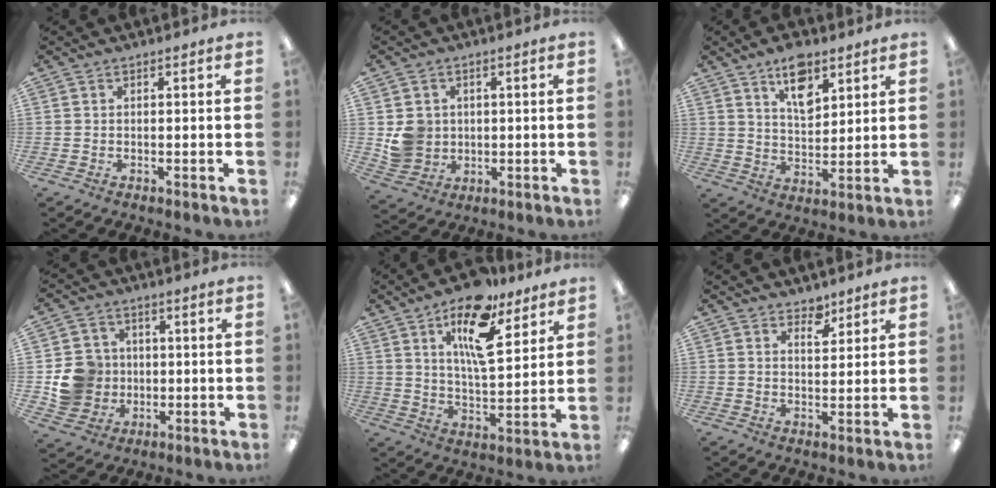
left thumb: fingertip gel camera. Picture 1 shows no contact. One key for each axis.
{"total": 6.3, "fx": 0.9, "fy": 6.1, "fz": 1.6, "tx": -0.021, "ty": 0.006, "tz": 0.022}
{"total": 9.8, "fx": 6.3, "fy": 5.0, "fz": 5.6, "tx": -0.080, "ty": -0.029, "tz": 0.109}
{"total": 10.0, "fx": -0.8, "fy": 9.5, "fz": 2.8, "tx": -0.060, "ty": 0.015, "tz": -0.002}
{"total": 17.0, "fx": 10.2, "fy": 6.9, "fz": 11.8, "tx": -0.184, "ty": -0.042, "tz": 0.165}
{"total": 4.2, "fx": 3.3, "fy": 2.1, "fz": 1.6, "tx": -0.007, "ty": -0.019, "tz": 0.054}